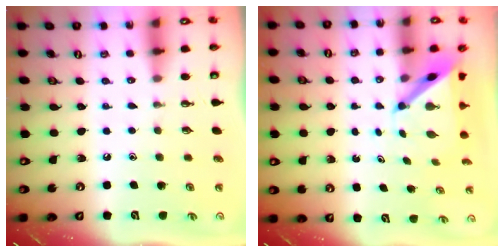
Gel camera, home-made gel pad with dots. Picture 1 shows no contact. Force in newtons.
{"total": 4.8, "press": 4.8, "slide": 0.2}